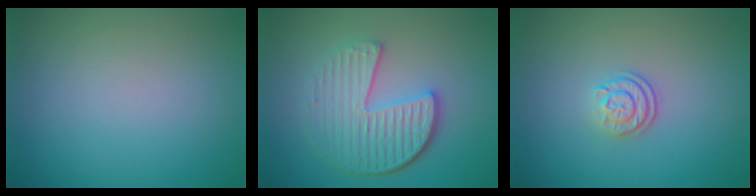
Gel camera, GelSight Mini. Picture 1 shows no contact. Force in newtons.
{"total": 5.6, "press": 4.2, "slide": 3.8}
{"total": 2.3, "press": 1.7, "slide": 1.5}